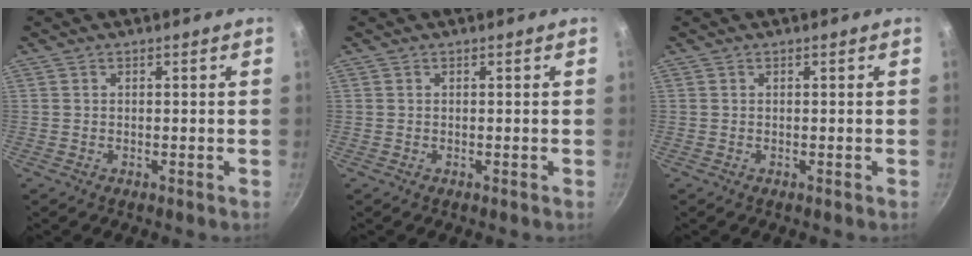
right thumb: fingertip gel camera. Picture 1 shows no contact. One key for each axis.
{"total": 0.0}
{"total": 0.0}